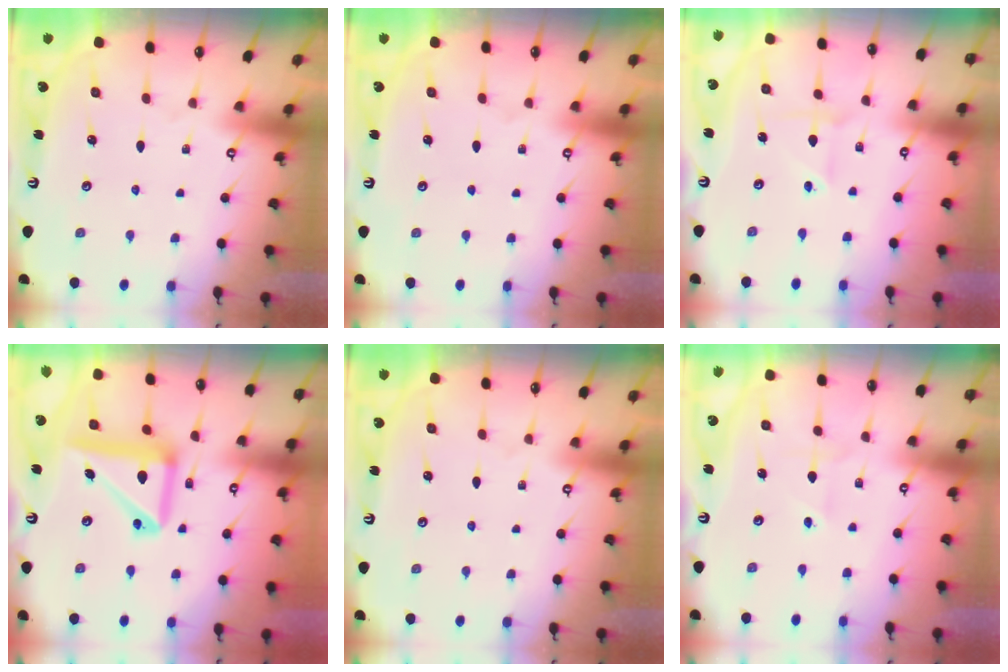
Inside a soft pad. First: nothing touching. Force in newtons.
{"total": 0.0}
{"total": 2.6, "press": 2.6, "slide": 0.5}
{"total": 14.9, "press": 14.7, "slide": 2.3}
{"total": 0.0}
{"total": 1.8, "press": 1.7, "slide": 0.6}